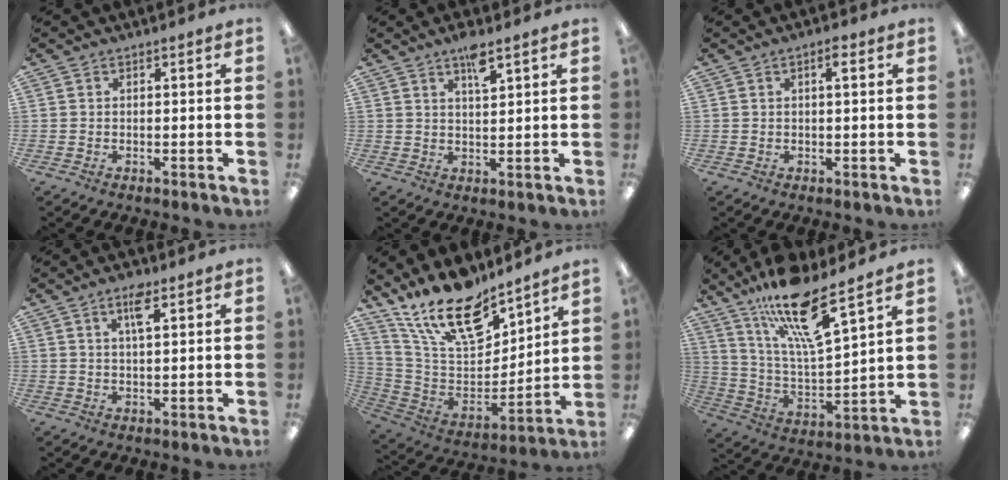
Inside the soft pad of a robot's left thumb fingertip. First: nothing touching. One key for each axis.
{"total": 5.1, "fx": 3.5, "fy": 1.2, "fz": 3.5, "tx": -0.055, "ty": -0.015, "tz": 0.056}
{"total": 2.6, "fx": 1.1, "fy": 0.7, "fz": 2.3, "tx": -0.034, "ty": 0.000, "tz": 0.013}
{"total": 4.9, "fx": 2.7, "fy": 1.4, "fz": 3.8, "tx": -0.069, "ty": -0.001, "tz": 0.042}
{"total": 19.4, "fx": 14.9, "fy": 7.7, "fz": 9.7, "tx": -0.186, "ty": -0.094, "tz": 0.267}
{"total": 17.4, "fx": 12.5, "fy": 3.5, "fz": 11.6, "tx": -0.212, "ty": -0.071, "tz": 0.208}